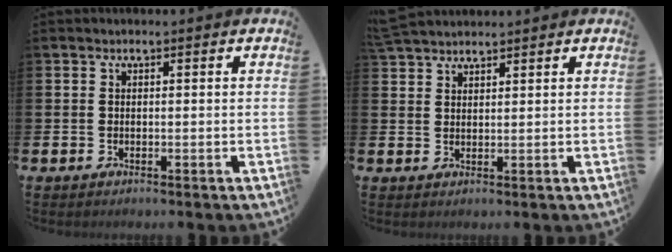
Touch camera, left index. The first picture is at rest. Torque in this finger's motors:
{"motor_torque": [0.12, -0.28, 0.54, 0.19]}